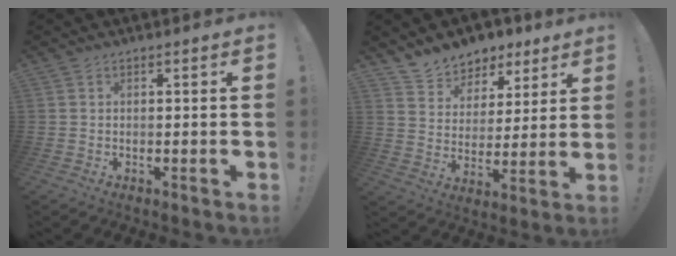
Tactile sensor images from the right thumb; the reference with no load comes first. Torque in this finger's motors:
{"motor_torque": [-0.47, 0.76, 0.14, 0.12, 0.00]}